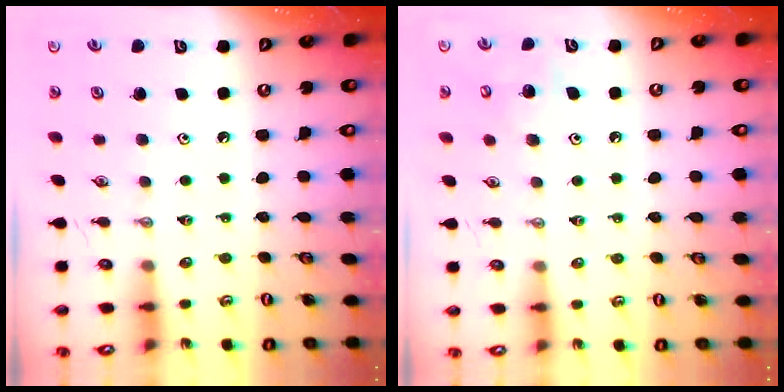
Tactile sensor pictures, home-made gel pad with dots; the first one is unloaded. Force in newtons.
{"total": 8.3, "press": 8.2, "slide": 0.7}